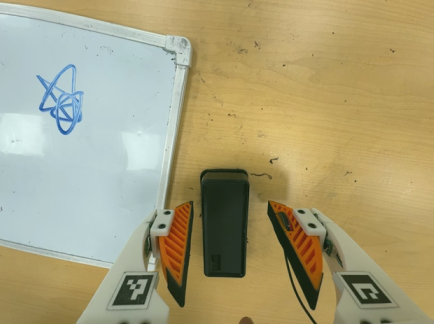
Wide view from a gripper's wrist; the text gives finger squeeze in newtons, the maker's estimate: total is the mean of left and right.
{"total": 0.0}